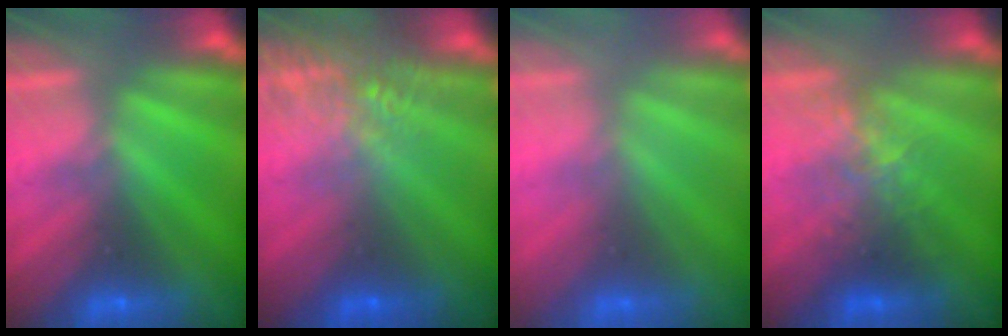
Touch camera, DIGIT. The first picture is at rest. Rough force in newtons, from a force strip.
{"total": 7.4}
{"total": 2.9}
{"total": 2.5}